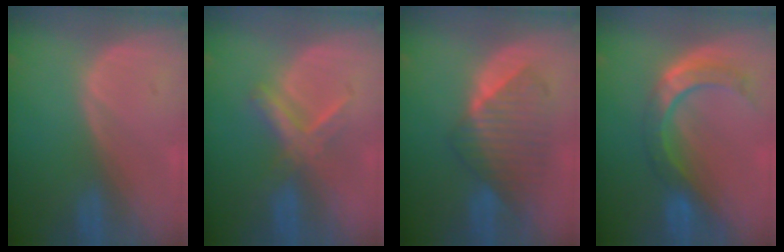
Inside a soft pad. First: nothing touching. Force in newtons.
{"total": 5.5, "press": 5.4, "slide": 1.1}
{"total": 7.6, "press": 7.5, "slide": 0.7}
{"total": 8.0, "press": 7.2, "slide": 3.6}